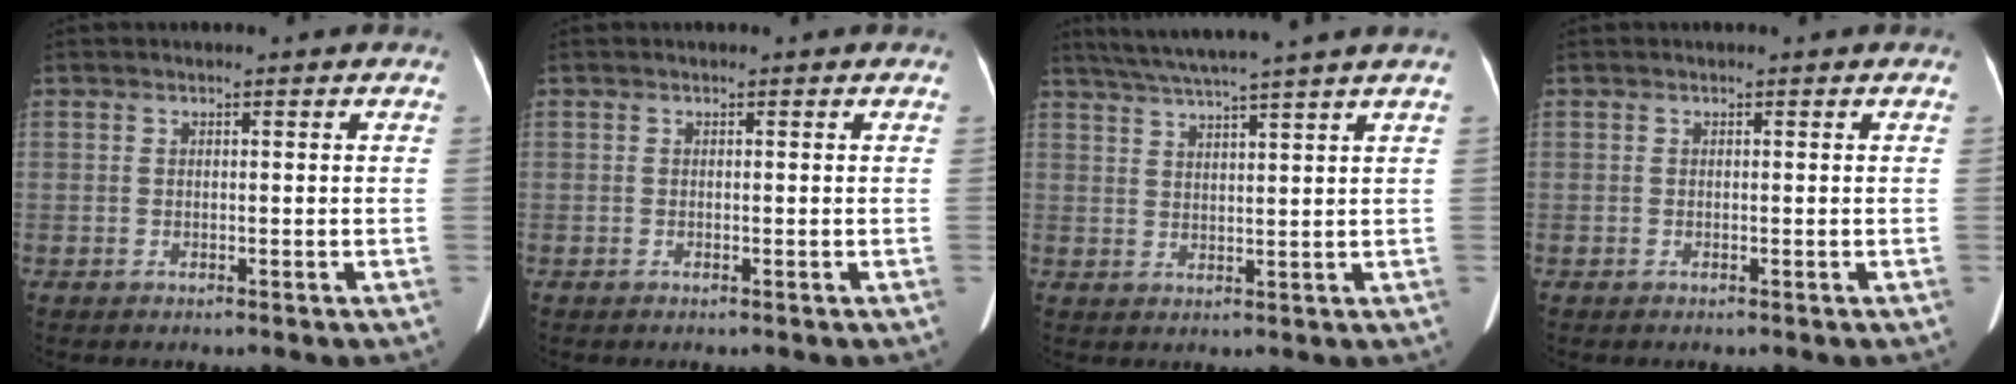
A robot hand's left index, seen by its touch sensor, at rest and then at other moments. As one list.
[{"total": 0.0}, {"total": 10.6, "force": [8.9, -1.9, 5.4], "torque": [-0.093, 0.017, 0.131]}, {"total": 0.0}]